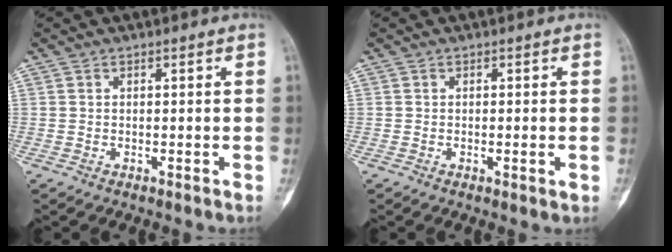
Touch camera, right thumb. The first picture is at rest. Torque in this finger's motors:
{"motor_torque": [-0.64, -0.22, -0.64, 0.10, -0.04]}